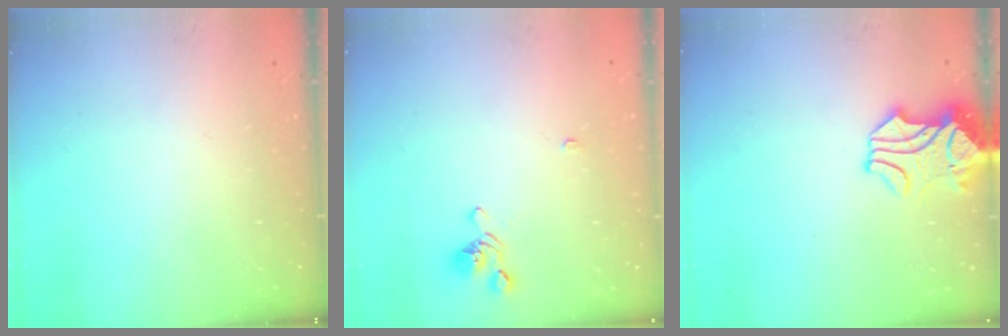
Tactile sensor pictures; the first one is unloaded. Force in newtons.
{"total": 0.8, "press": 0.8, "slide": 0.4}
{"total": 1.1, "press": 0.4, "slide": 1.0}